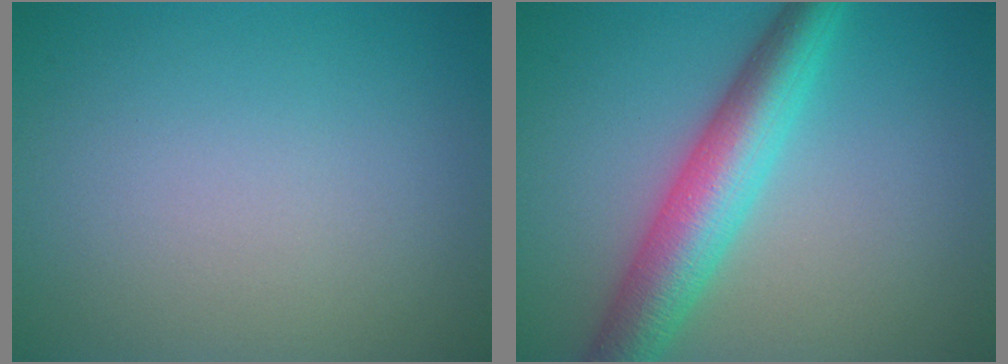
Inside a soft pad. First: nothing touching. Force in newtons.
{"total": 6.7, "press": 6.7, "slide": 0.1}